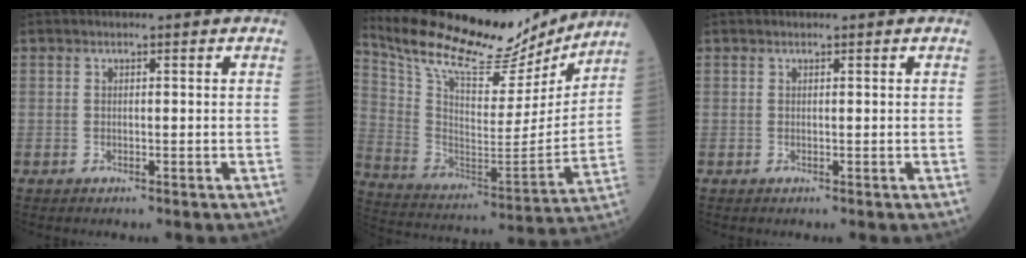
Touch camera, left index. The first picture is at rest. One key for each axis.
{"total": 22.5, "fx": 20.4, "fy": 4.8, "fz": 8.0, "tx": -0.150, "ty": -0.026, "tz": 0.323}
{"total": 0.6, "fx": 0.6, "fy": 0.0, "fz": 0.2, "tx": -0.003, "ty": 0.007, "tz": 0.011}